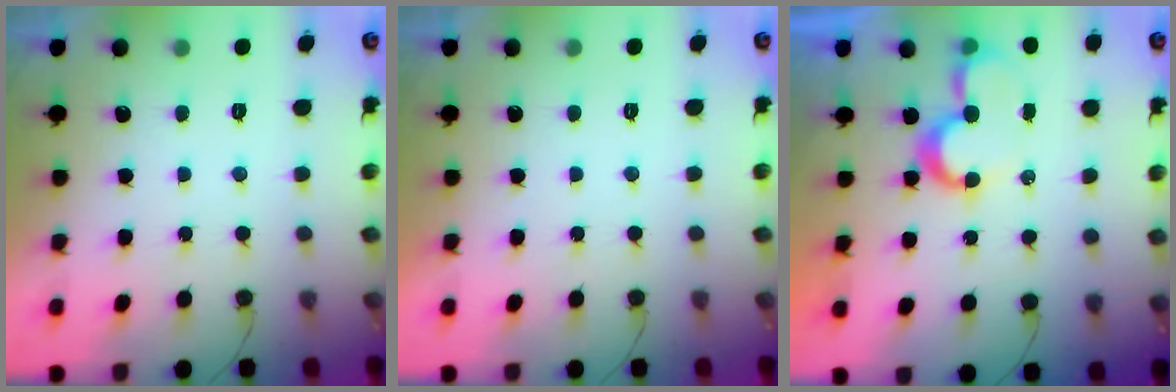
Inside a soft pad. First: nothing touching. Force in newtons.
{"total": 1.8, "press": 1.8, "slide": 0.0}
{"total": 7.9, "press": 7.9, "slide": 0.2}